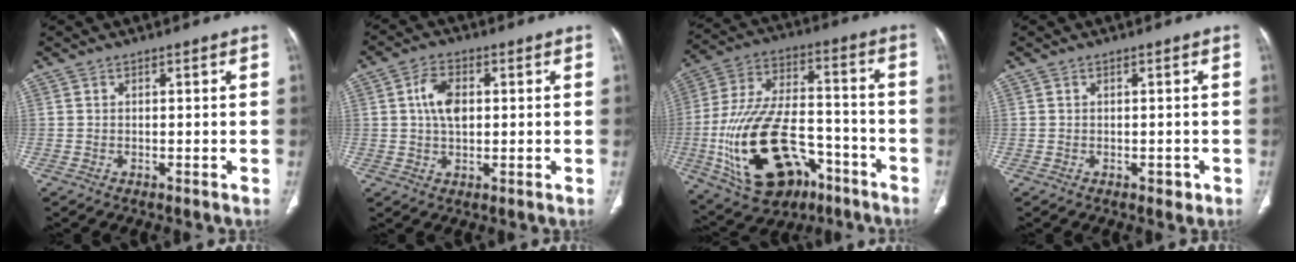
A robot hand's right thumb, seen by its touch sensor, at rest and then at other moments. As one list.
[{"total": 6.2, "force": [1.0, 3.8, 4.8], "torque": [-0.084, 0.005, 0.016]}, {"total": 24.9, "force": [-9.5, 14.5, 17.9], "torque": [-0.346, 0.050, -0.141]}, {"total": 1.4, "force": [-0.4, 0.9, 1.0], "torque": [-0.007, 0.001, -0.003]}]